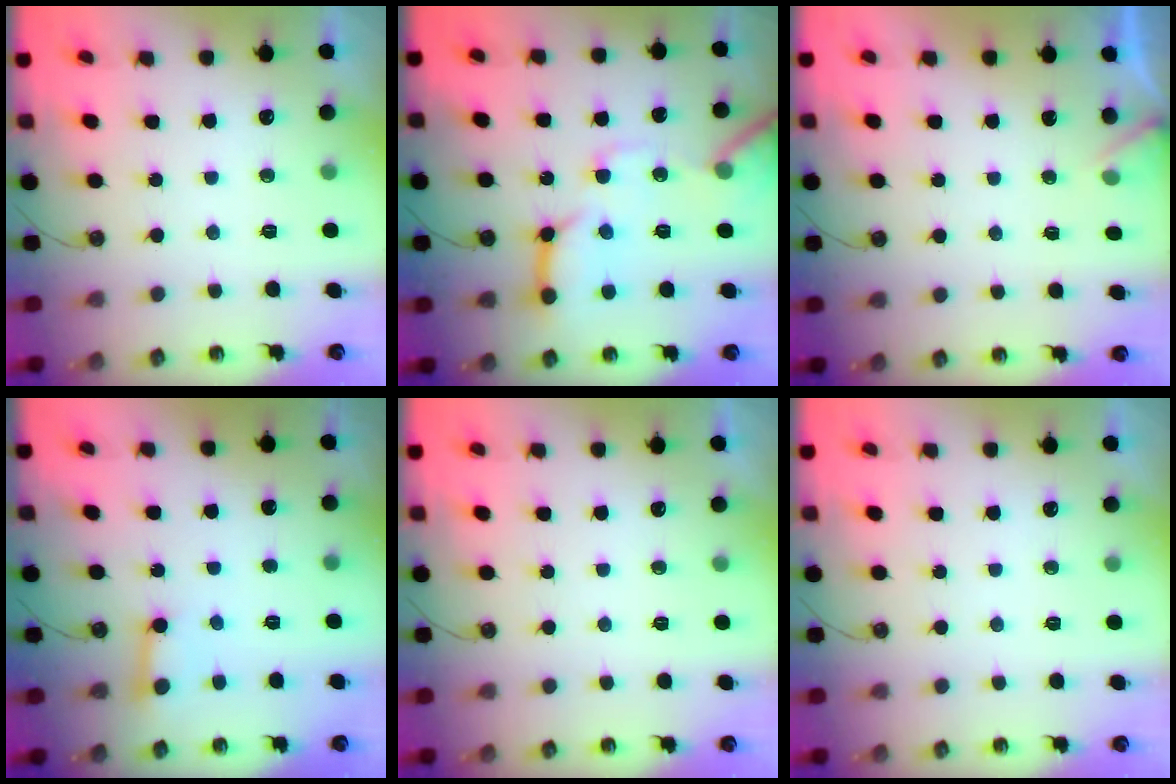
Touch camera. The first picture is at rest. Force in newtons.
{"total": 16.6, "press": 16.5, "slide": 1.8}
{"total": 3.1, "press": 3.1, "slide": 0.1}
{"total": 4.1, "press": 4.1, "slide": 0.3}
{"total": 0.0}
{"total": 0.0}